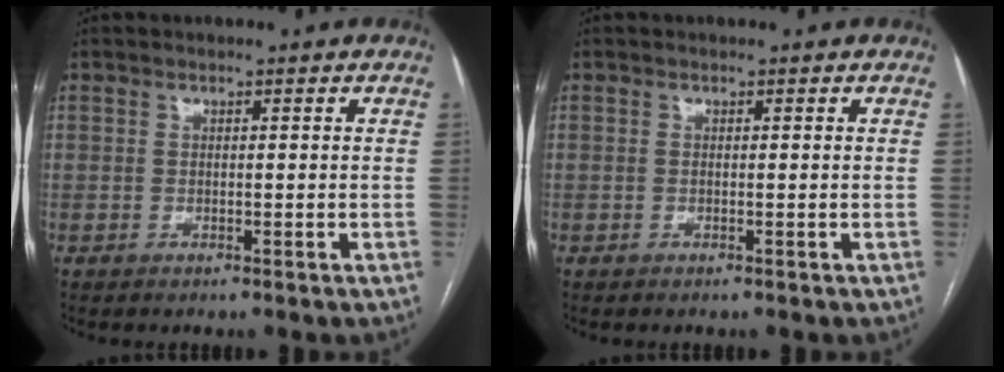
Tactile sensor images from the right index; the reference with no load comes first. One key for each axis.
{"total": 0.0}